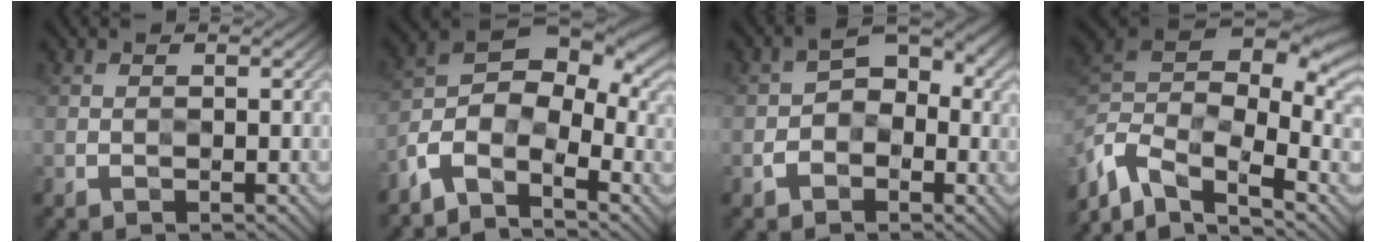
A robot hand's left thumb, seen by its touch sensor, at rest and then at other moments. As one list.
[{"total": 8.8, "force": [-4.5, 4.6, 6.0], "torque": [-0.106, -0.008, -0.105]}, {"total": 3.6, "force": [-1.4, 2.7, 2.0], "torque": [-0.026, 0.001, -0.034]}, {"total": 10.8, "force": [-4.7, 5.4, 8.0], "torque": [-0.183, -0.005, -0.090]}]